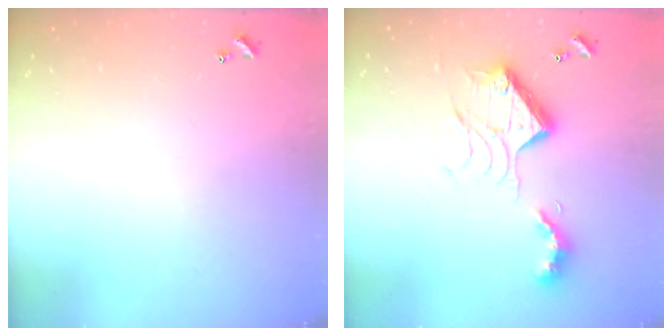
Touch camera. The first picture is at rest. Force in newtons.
{"total": 15.7, "press": 15.7, "slide": 1.2}